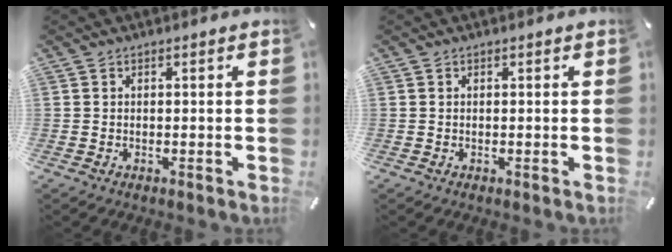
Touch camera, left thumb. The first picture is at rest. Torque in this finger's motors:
{"motor_torque": [0.00, 0.00, -0.04, 0.03, 0.00]}